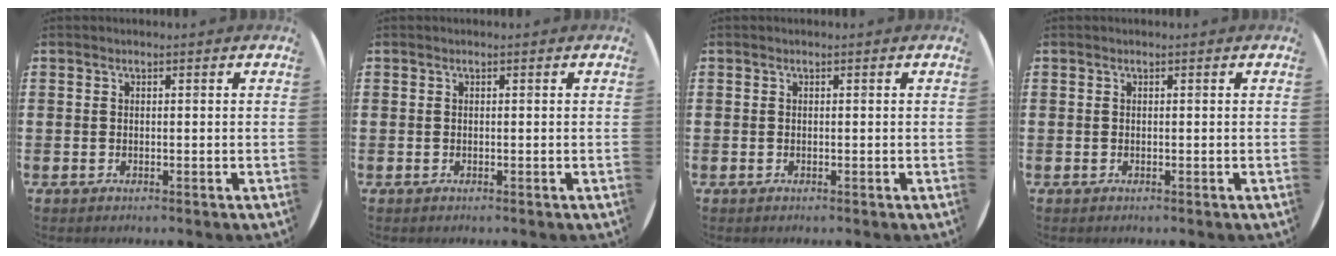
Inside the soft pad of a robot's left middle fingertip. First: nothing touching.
{"total": 0.0}
{"total": 0.0}
{"total": 0.0}